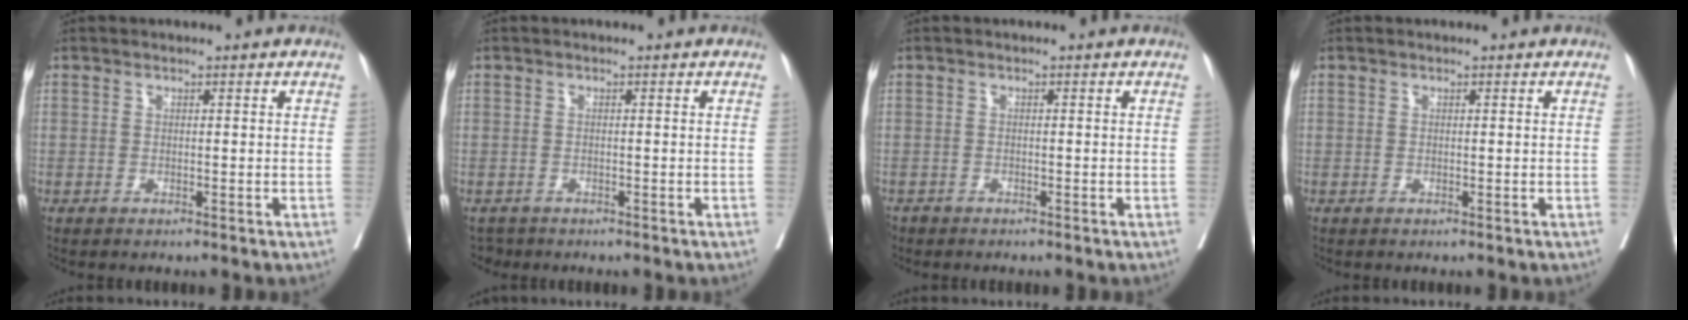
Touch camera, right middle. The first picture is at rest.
{"total": 1.8, "force": [-1.6, 0.9, -0.3], "torque": [0.002, -0.001, -0.026]}
{"total": 1.5, "force": [-1.3, 0.7, 0.1], "torque": [-0.006, -0.002, -0.024]}
{"total": 0.0}